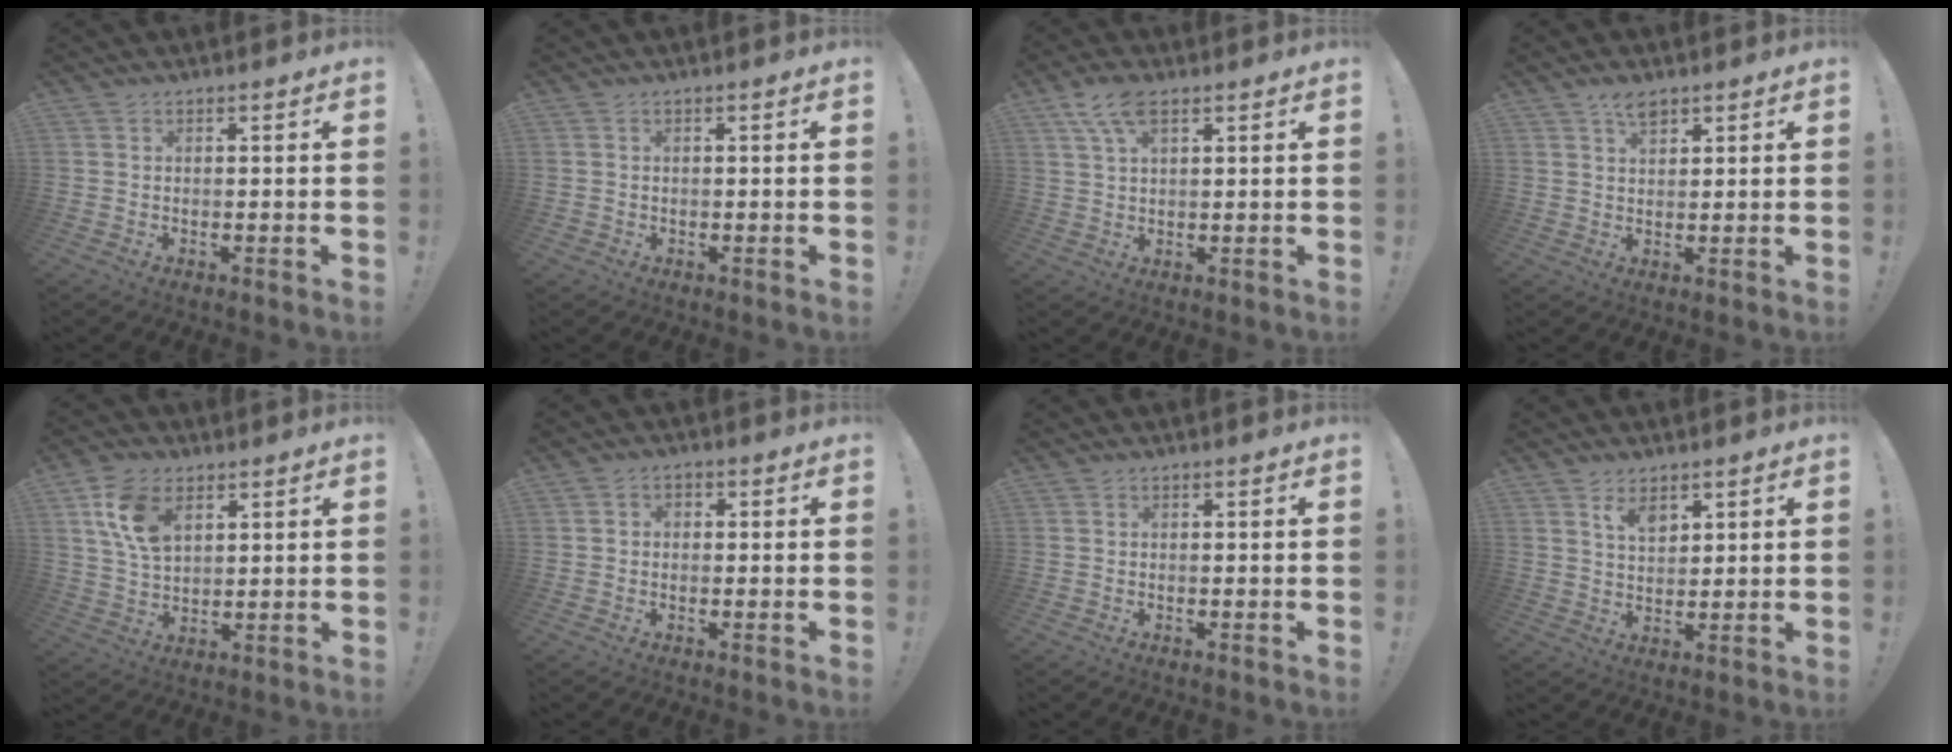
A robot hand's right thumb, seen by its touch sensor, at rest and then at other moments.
{"total": 0.7, "force": [-0.1, 0.7, 0.0], "torque": [-0.004, 0.004, -0.002]}
{"total": 7.2, "force": [4.0, 3.0, 5.2], "torque": [-0.088, -0.010, 0.074]}
{"total": 4.4, "force": [2.9, 2.1, 2.5], "torque": [-0.031, -0.012, 0.050]}
{"total": 11.6, "force": [5.2, 7.2, 7.5], "torque": [-0.140, -0.004, 0.101]}
{"total": 2.0, "force": [-0.9, 1.6, 0.9], "torque": [-0.017, 0.011, -0.016]}
{"total": 0.0}
{"total": 5.3, "force": [3.6, 2.7, 2.8], "torque": [-0.042, -0.019, 0.062]}